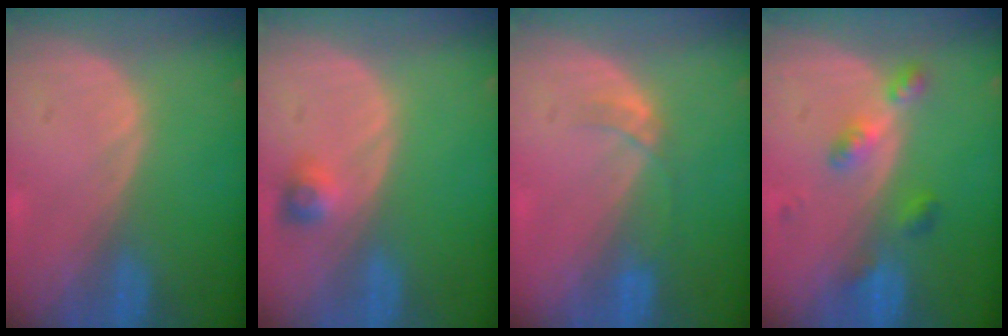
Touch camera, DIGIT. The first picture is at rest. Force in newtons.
{"total": 2.6, "press": 2.4, "slide": 1.0}
{"total": 2.7, "press": 2.4, "slide": 1.3}
{"total": 4.7, "press": 4.2, "slide": 2.0}